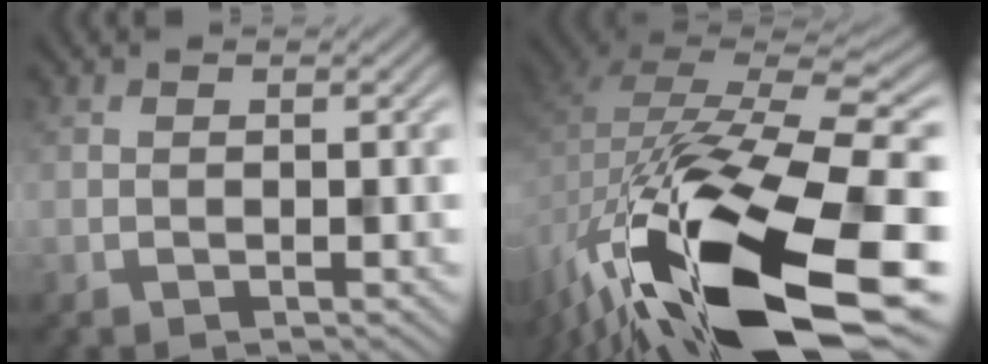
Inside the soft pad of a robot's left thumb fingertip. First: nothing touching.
{"total": 18.7, "force": [-10.6, 8.2, 13.0], "torque": [-0.277, -0.044, -0.153]}